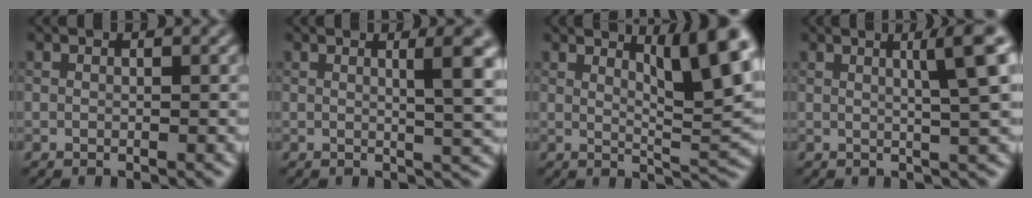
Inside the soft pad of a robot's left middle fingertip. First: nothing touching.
{"total": 4.5, "force": [1.2, 1.0, 4.2], "torque": [-0.048, 0.003, 0.016]}
{"total": 7.4, "force": [3.5, 1.5, 6.3], "torque": [-0.081, 0.000, 0.058]}
{"total": 5.1, "force": [1.6, 0.6, 4.8], "torque": [-0.062, 0.011, 0.024]}